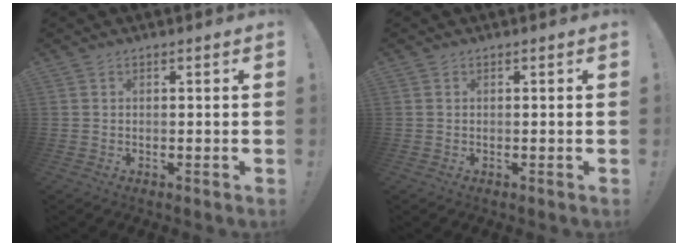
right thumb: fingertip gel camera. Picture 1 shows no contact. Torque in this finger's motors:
{"motor_torque": [-0.24, -0.25, -0.28, 0.02, 0.04]}